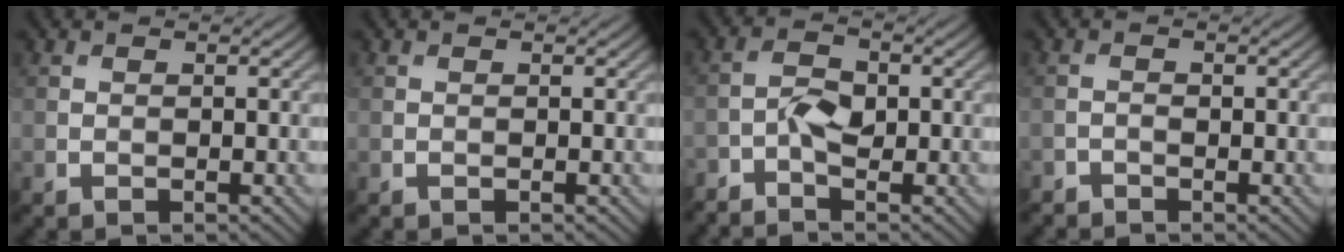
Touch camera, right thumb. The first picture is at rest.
{"total": 0.0}
{"total": 2.9, "force": [-2.0, 1.1, 1.8], "torque": [-0.039, 0.004, -0.049]}
{"total": 1.2, "force": [-1.1, 0.4, 0.1], "torque": [-0.002, 0.000, -0.026]}